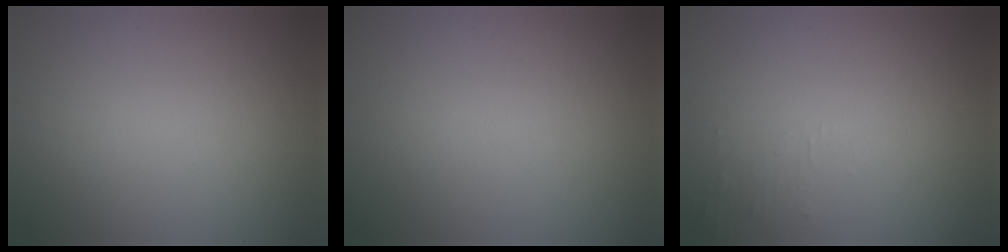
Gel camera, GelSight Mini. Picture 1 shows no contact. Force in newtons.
{"total": 0.0}
{"total": 0.9, "press": 0.9, "slide": 0.1}